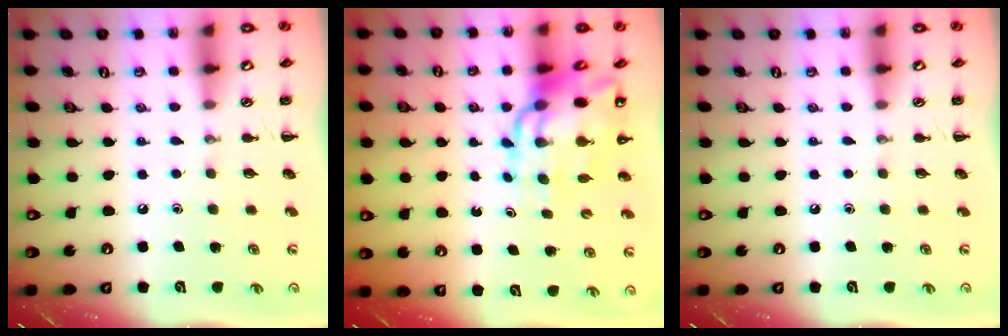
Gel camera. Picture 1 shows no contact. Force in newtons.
{"total": 12.5, "press": 11.9, "slide": 3.8}
{"total": 0.0}